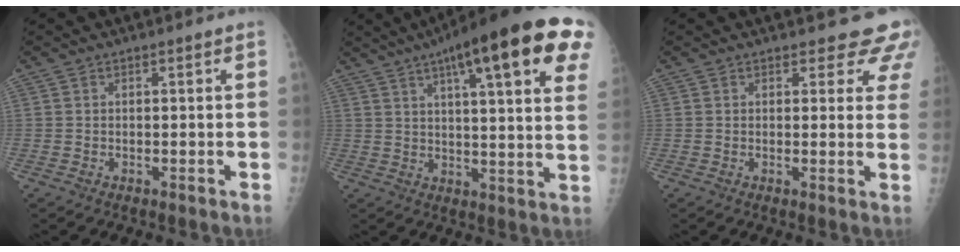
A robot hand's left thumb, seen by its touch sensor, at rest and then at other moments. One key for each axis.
{"total": 25.6, "fx": 13.2, "fy": 5.3, "fz": 21.3, "tx": -0.277, "ty": -0.003, "tz": 0.171}
{"total": 6.6, "fx": 5.8, "fy": 2.7, "fz": 1.6, "tx": 0.025, "ty": -0.026, "tz": 0.045}